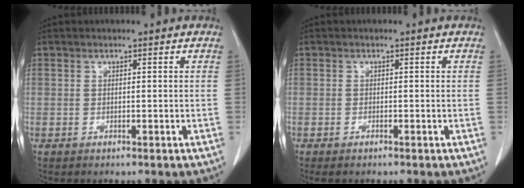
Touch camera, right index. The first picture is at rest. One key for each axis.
{"total": 0.9, "fx": -0.8, "fy": 0.1, "fz": 0.5, "tx": -0.013, "ty": -0.003, "tz": -0.010}